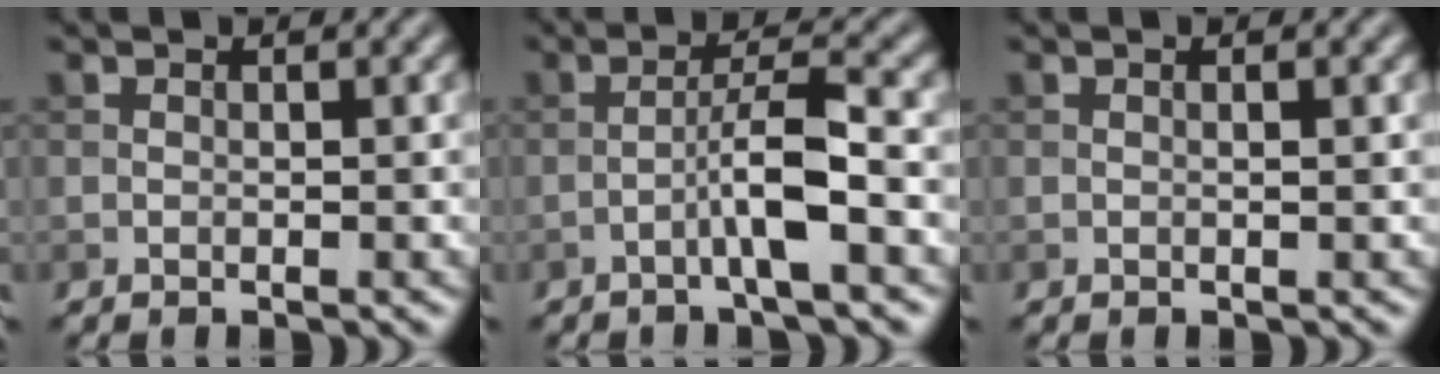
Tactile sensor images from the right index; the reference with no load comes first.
{"total": 4.2, "force": [-1.8, 0.2, 3.8], "torque": [-0.068, 0.018, -0.040]}
{"total": 0.7, "force": [0.0, 0.1, 0.7], "torque": [-0.011, 0.002, 0.000]}